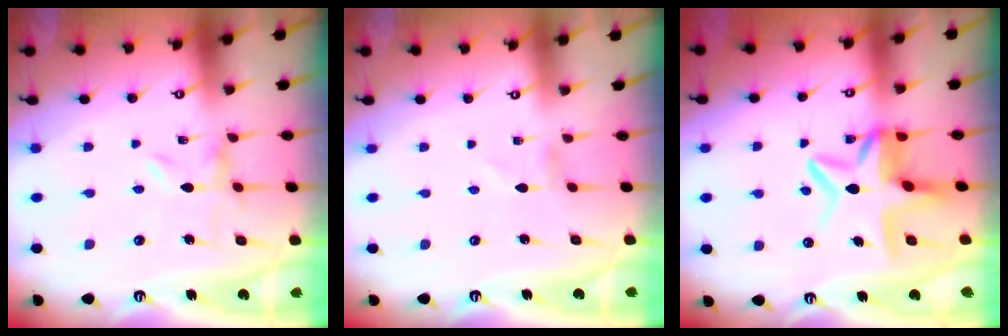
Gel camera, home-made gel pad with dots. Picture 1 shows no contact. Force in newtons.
{"total": 1.2, "press": 1.2, "slide": 0.1}
{"total": 11.1, "press": 11.0, "slide": 1.7}